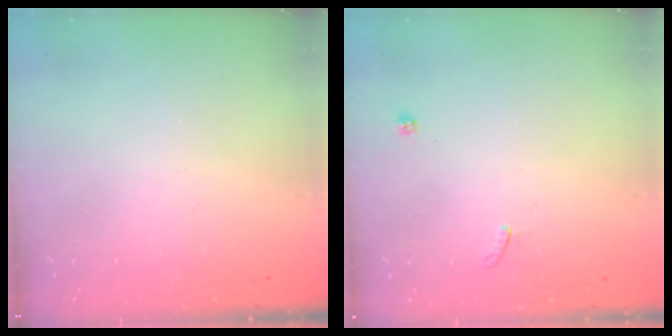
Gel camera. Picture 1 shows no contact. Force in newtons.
{"total": 1.1, "press": 0.7, "slide": 0.8}